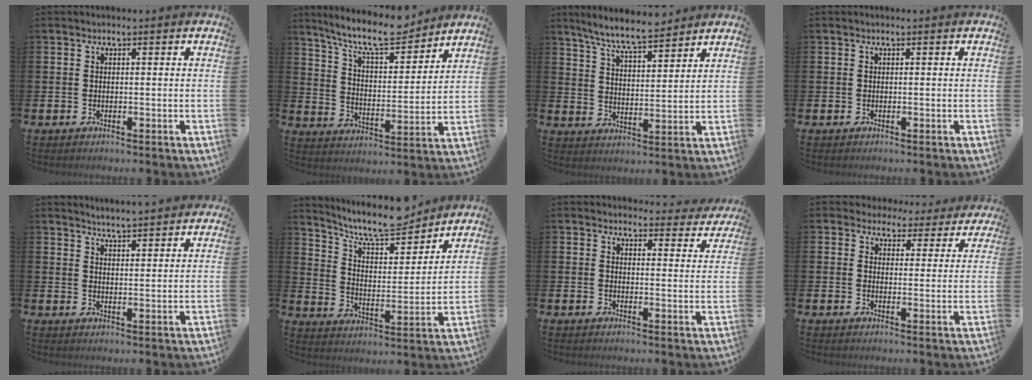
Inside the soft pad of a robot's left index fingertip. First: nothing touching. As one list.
[{"total": 10.3, "force": [9.2, 2.1, 4.0], "torque": [-0.097, -0.057, 0.162]}, {"total": 7.3, "force": [6.8, 0.7, 2.6], "torque": [-0.074, -0.032, 0.122]}, {"total": 0.0}, {"total": 4.2, "force": [4.2, -0.4, -0.3], "torque": [-0.003, -0.027, 0.075]}, {"total": 10.1, "force": [9.2, 2.1, 3.7], "torque": [-0.092, -0.060, 0.162]}, {"total": 3.3, "force": [3.1, 1.0, 0.0], "torque": [0.001, -0.024, 0.052]}, {"total": 3.4, "force": [2.9, 1.8, 0.2], "torque": [-0.010, -0.022, 0.046]}]